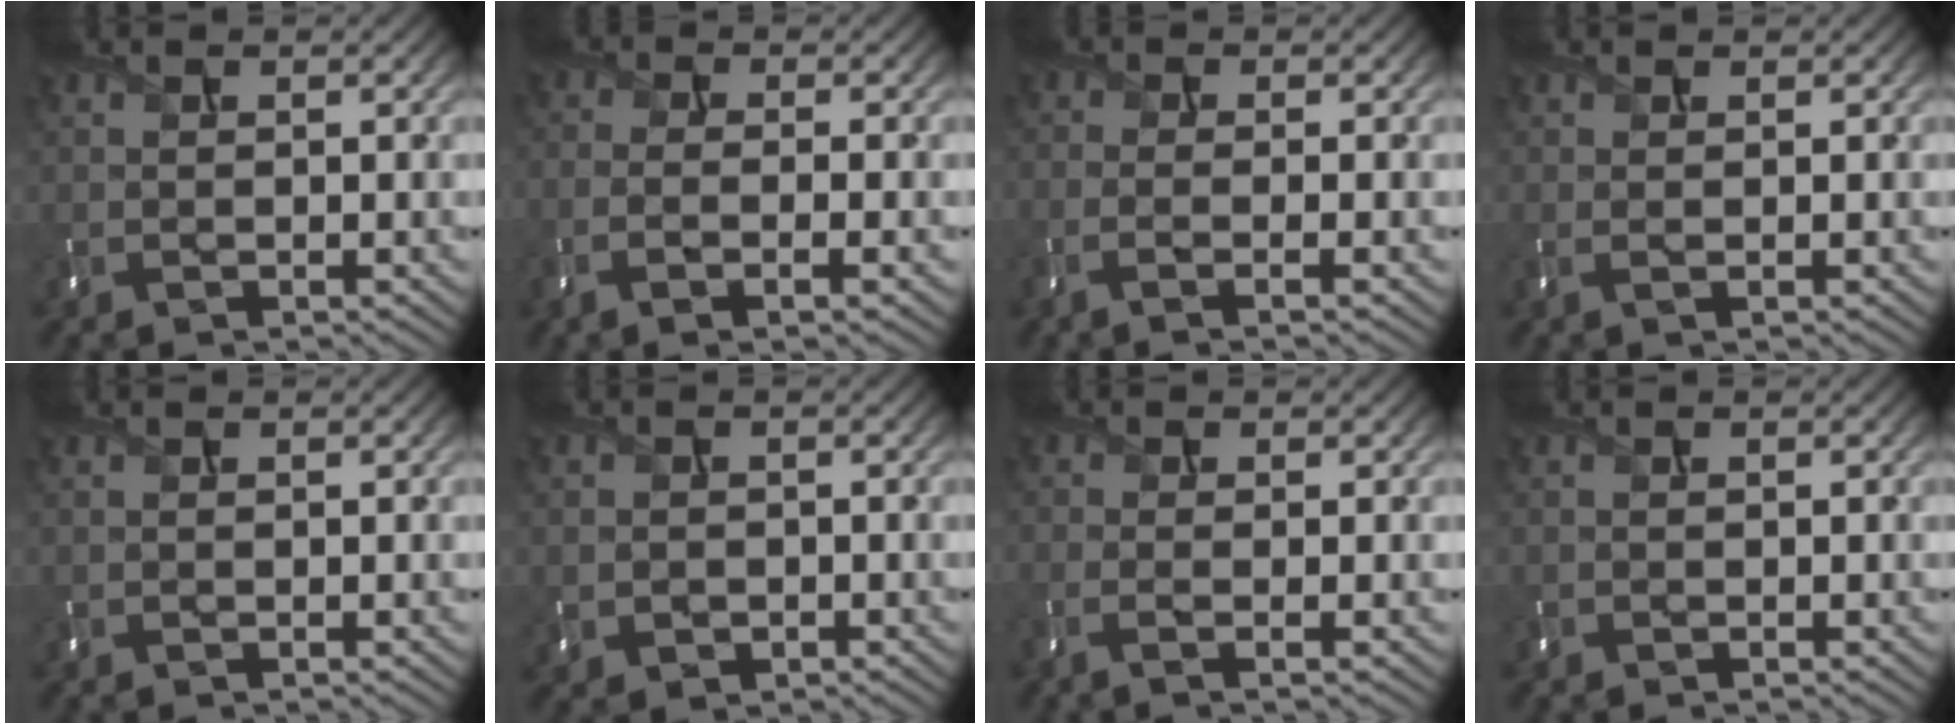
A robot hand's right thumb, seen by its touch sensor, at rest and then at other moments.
{"total": 4.8, "force": [-2.4, 1.2, 3.9], "torque": [-0.074, -0.007, -0.054]}
{"total": 3.0, "force": [-1.6, 0.6, 2.5], "torque": [-0.042, -0.005, -0.047]}
{"total": 0.8, "force": [0.1, 0.0, 0.8], "torque": [-0.020, 0.000, 0.002]}
{"total": 0.0}
{"total": 2.0, "force": [-0.8, 1.6, 0.8], "torque": [-0.015, -0.012, -0.015]}
{"total": 2.4, "force": [-1.1, 0.5, 2.0], "torque": [-0.037, -0.007, -0.033]}
{"total": 0.5, "force": [-0.5, 0.2, 0.0], "torque": [-0.001, -0.005, -0.009]}